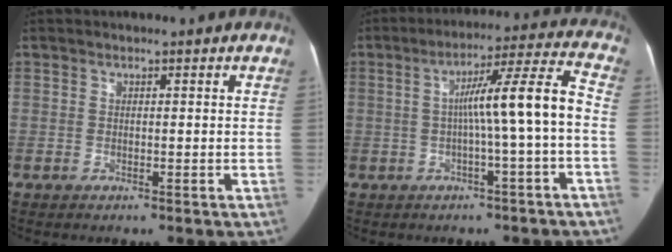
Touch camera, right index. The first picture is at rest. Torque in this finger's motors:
{"motor_torque": [1.25, 0.07, 0.49, 0.18]}